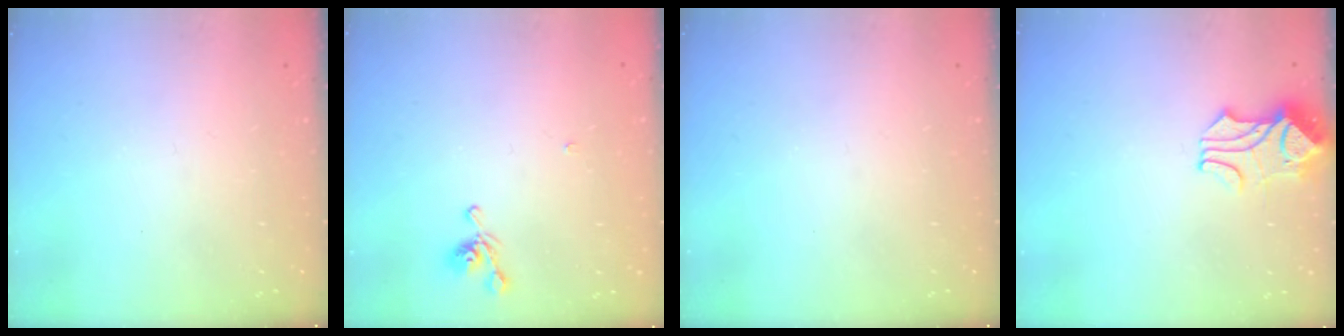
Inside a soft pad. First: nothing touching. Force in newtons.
{"total": 5.1, "press": 5.1, "slide": 0.5}
{"total": 0.0}
{"total": 1.7, "press": 1.4, "slide": 1.0}